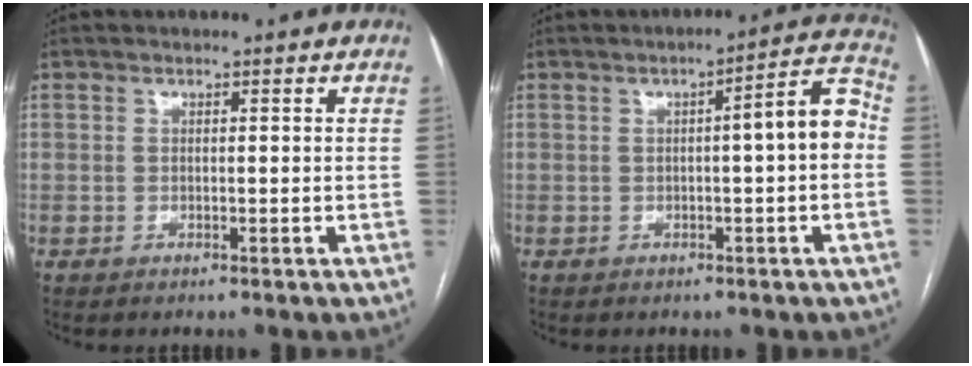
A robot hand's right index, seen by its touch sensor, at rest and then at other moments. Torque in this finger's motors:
{"motor_torque": [0.98, 0.15, 0.16, 0.08]}